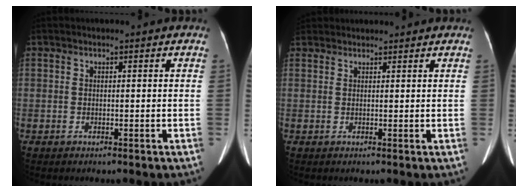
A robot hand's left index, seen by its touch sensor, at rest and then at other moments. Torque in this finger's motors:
{"motor_torque": [0.98, -1.16, 0.77, 0.21]}